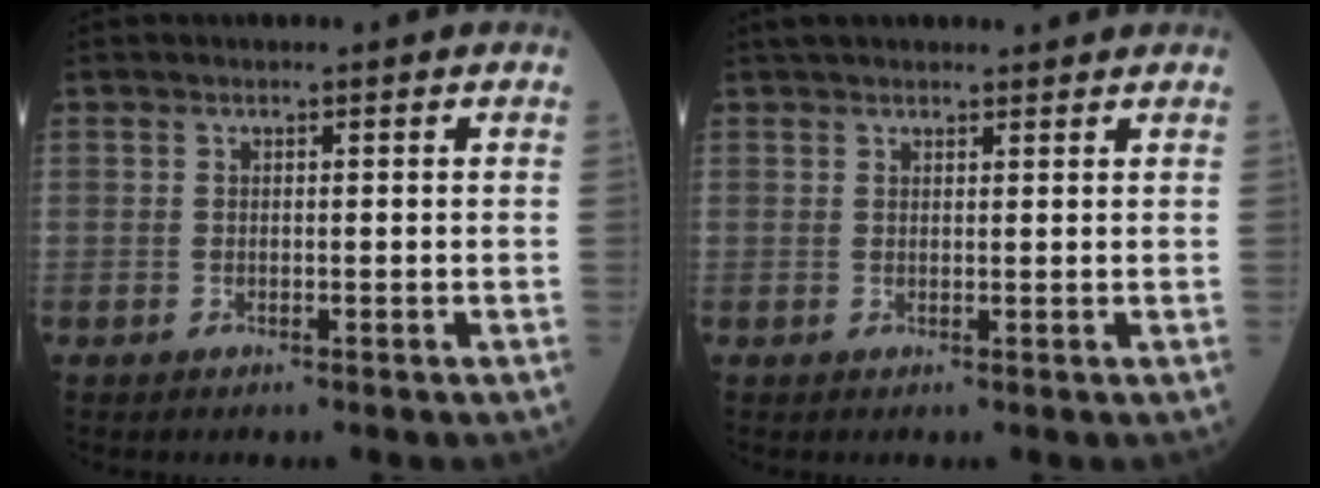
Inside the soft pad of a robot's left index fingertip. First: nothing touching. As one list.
[{"total": 6.7, "force": [6.0, 1.7, 2.3], "torque": [-0.028, 0.035, 0.087]}]